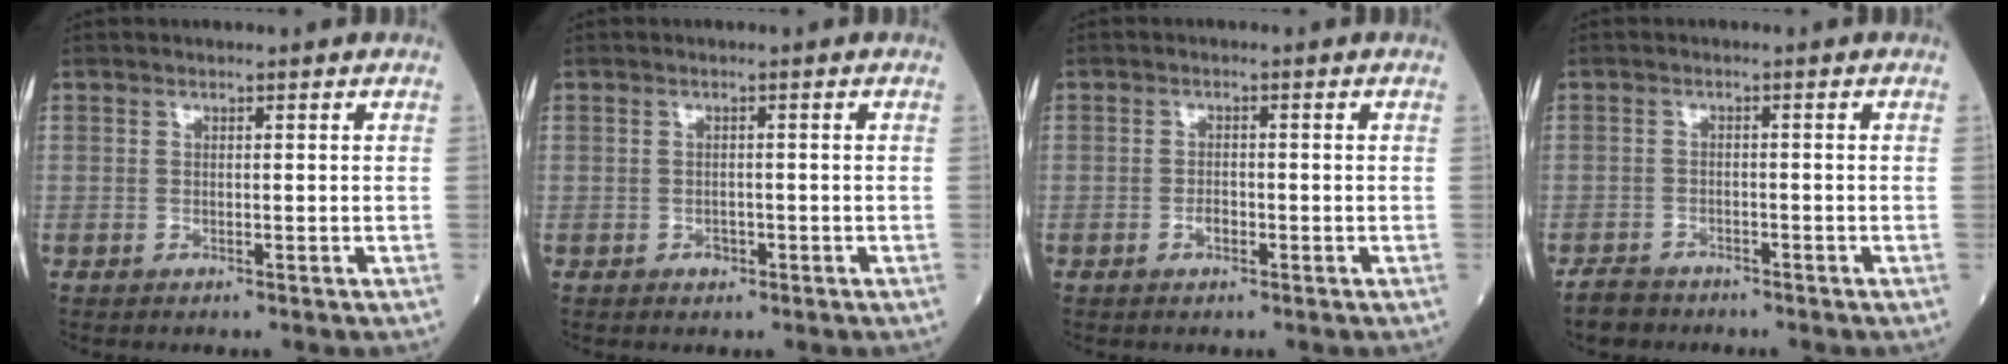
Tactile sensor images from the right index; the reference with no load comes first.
{"total": 2.5, "force": [-1.3, 1.2, 1.7], "torque": [-0.028, 0.002, -0.019]}
{"total": 1.4, "force": [-0.7, 0.8, 1.0], "torque": [-0.017, 0.003, -0.012]}
{"total": 3.7, "force": [-3.2, 1.6, 0.6], "torque": [-0.020, -0.004, -0.056]}